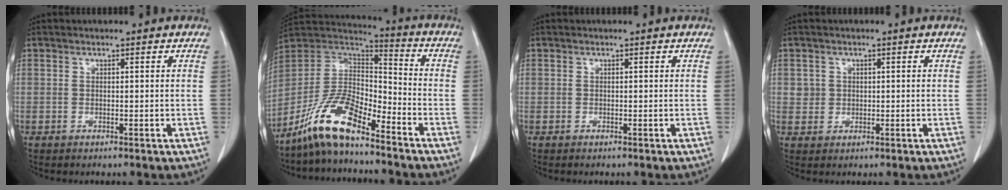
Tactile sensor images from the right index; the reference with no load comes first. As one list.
[{"total": 12.3, "force": [-9.1, 3.1, 7.7], "torque": [-0.157, 0.018, -0.172]}, {"total": 0.0}, {"total": 2.1, "force": [0.4, 2.0, 0.3], "torque": [0.003, 0.003, 0.007]}]